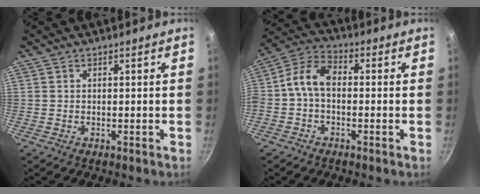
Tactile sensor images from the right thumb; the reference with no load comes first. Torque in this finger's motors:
{"motor_torque": [2.27, 2.74, 1.74, -0.57, 0.32]}